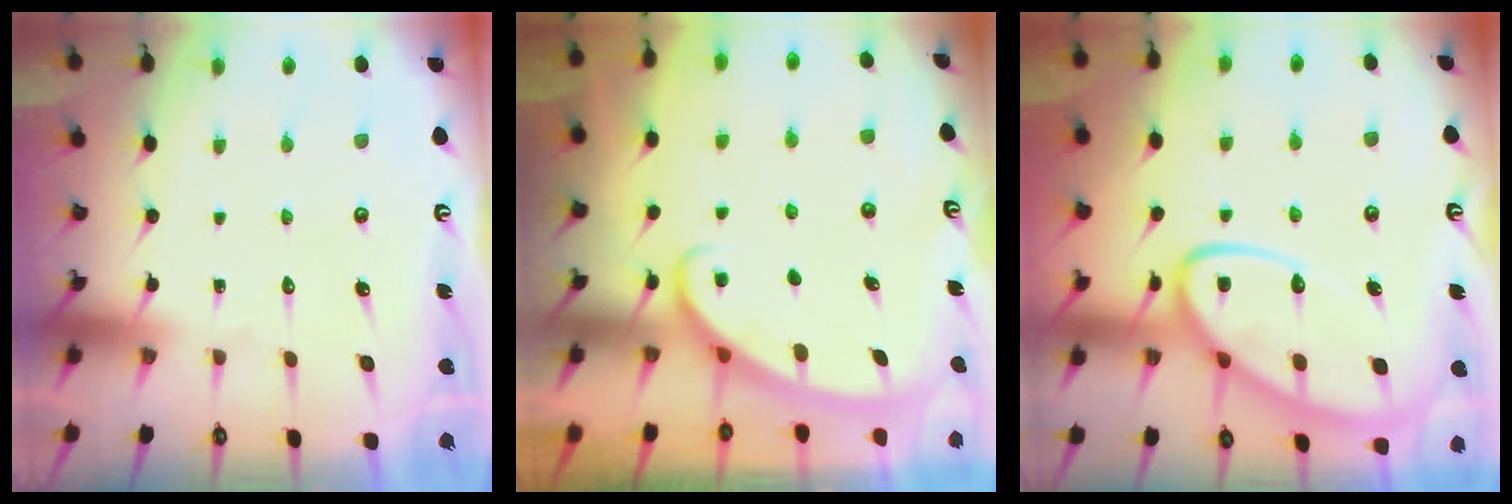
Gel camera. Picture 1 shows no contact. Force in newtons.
{"total": 3.0, "press": 2.9, "slide": 0.4}
{"total": 14.3, "press": 14.3, "slide": 1.3}